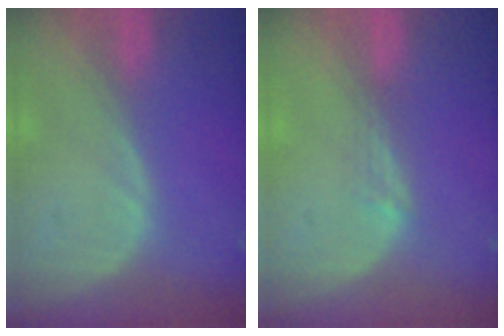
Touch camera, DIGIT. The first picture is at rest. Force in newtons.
{"total": 1.8, "press": 1.3, "slide": 1.2}